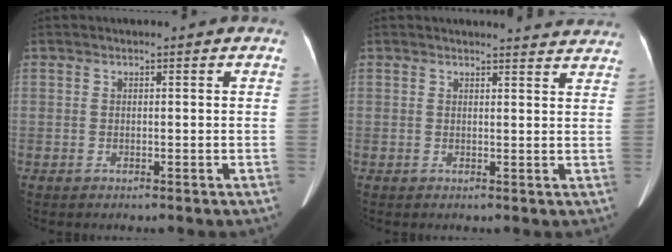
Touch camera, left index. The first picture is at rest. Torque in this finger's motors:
{"motor_torque": [0.02, -0.65, -0.02, 0.01]}